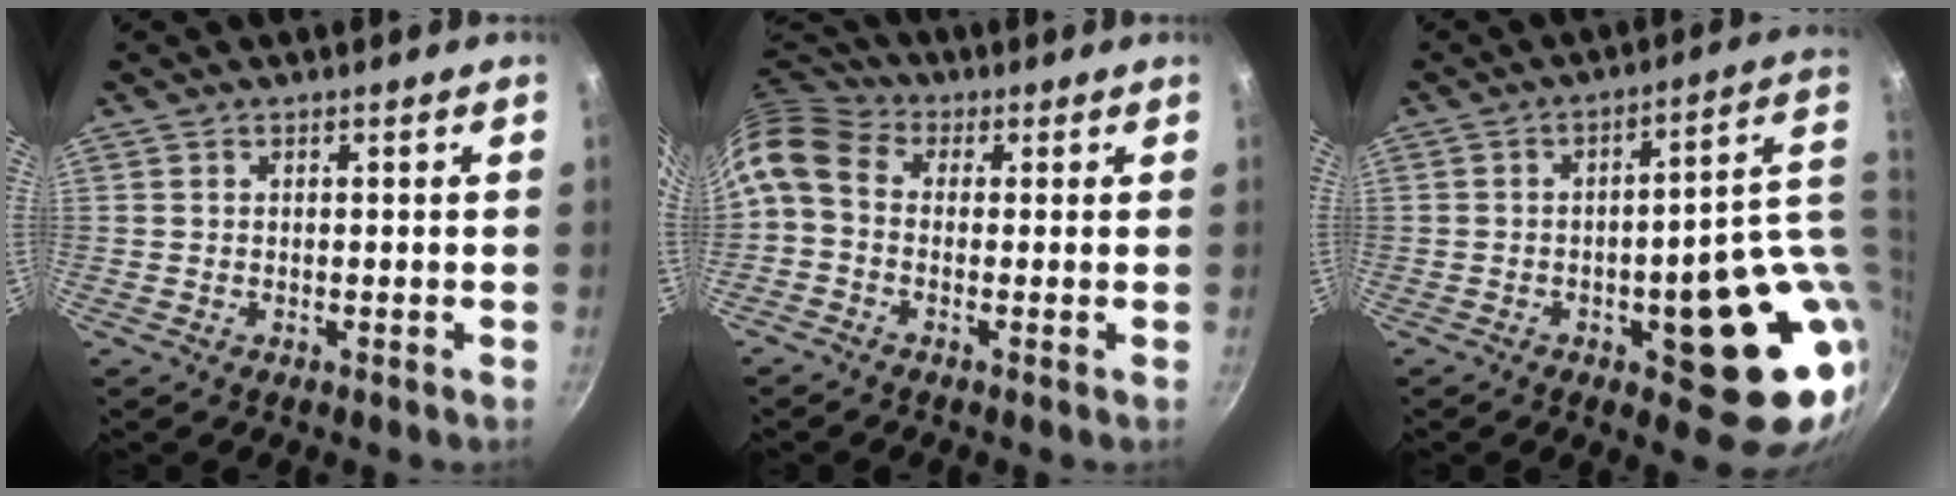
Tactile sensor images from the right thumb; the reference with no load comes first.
{"total": 9.6, "force": [0.3, 7.1, 6.5], "torque": [-0.134, 0.036, -0.012]}
{"total": 20.4, "force": [-1.2, 7.6, 18.8], "torque": [-0.184, 0.001, -0.005]}